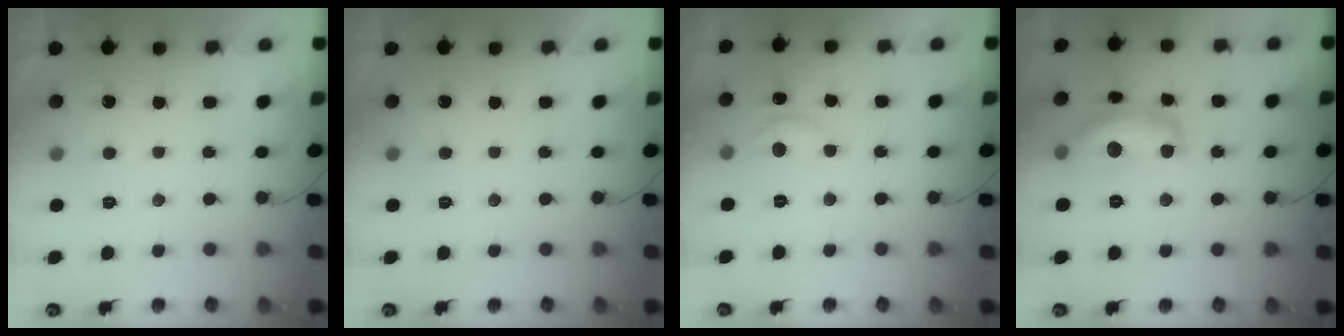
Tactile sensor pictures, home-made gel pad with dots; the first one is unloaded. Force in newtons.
{"total": 0.0}
{"total": 7.2, "press": 7.1, "slide": 0.8}
{"total": 14.2, "press": 14.1, "slide": 1.2}